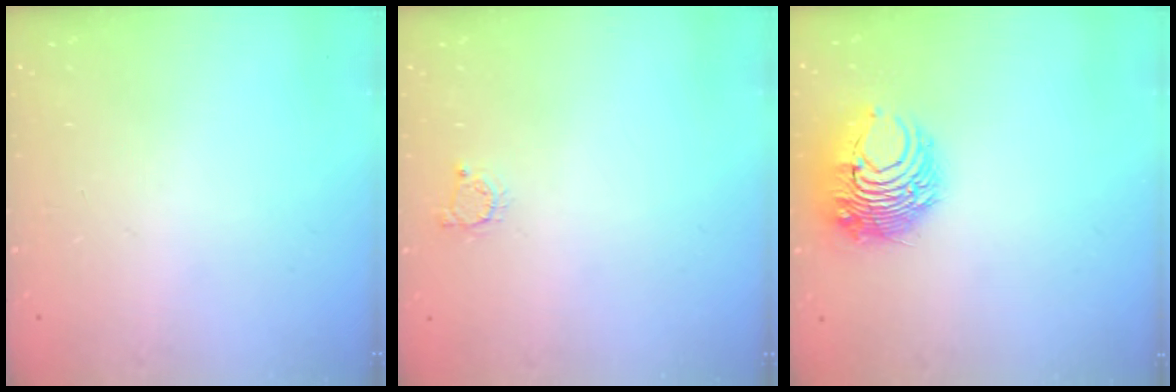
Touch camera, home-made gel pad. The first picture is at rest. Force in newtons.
{"total": 2.2, "press": 2.2, "slide": 0.4}
{"total": 10.4, "press": 10.4, "slide": 0.7}